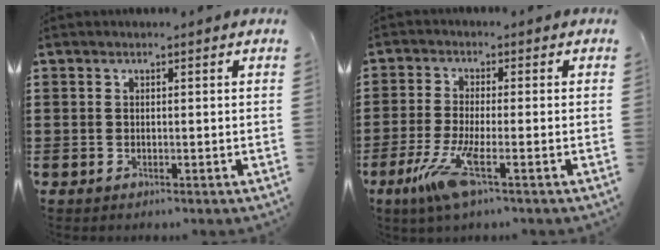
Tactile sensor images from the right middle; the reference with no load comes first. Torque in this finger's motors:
{"motor_torque": [1.35, -0.79, 0.69, 0.15]}